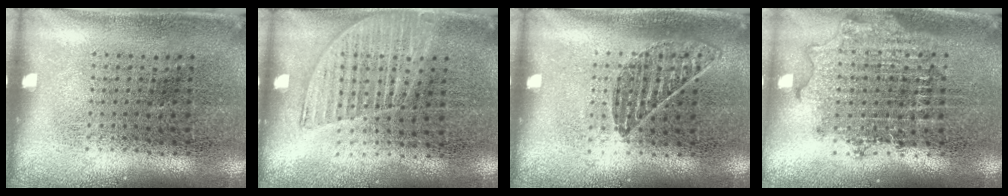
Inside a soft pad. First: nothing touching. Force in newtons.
{"total": 1.3, "press": 1.2, "slide": 0.5}
{"total": 0.9, "press": 0.8, "slide": 0.3}
{"total": 1.8, "press": 1.5, "slide": 1.0}